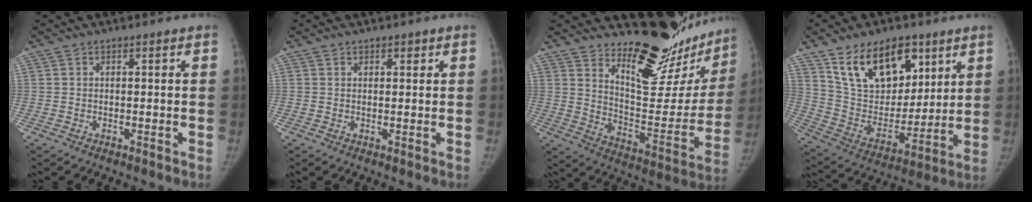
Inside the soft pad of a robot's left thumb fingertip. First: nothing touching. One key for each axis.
{"total": 1.2, "fx": 0.8, "fy": 0.7, "fz": 0.5, "tx": 0.002, "ty": -0.003, "tz": 0.009}
{"total": 23.7, "fx": 19.7, "fy": 8.3, "fz": 10.3, "tx": -0.098, "ty": -0.164, "tz": 0.279}
{"total": 20.1, "fx": 11.3, "fy": 11.9, "fz": 11.6, "tx": -0.146, "ty": -0.052, "tz": 0.209}